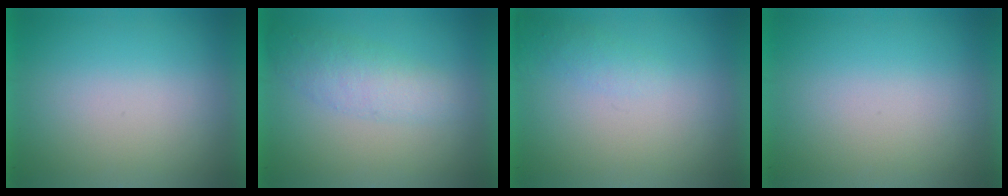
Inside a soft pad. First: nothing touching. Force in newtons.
{"total": 2.2}
{"total": 1.1}
{"total": 0.0}